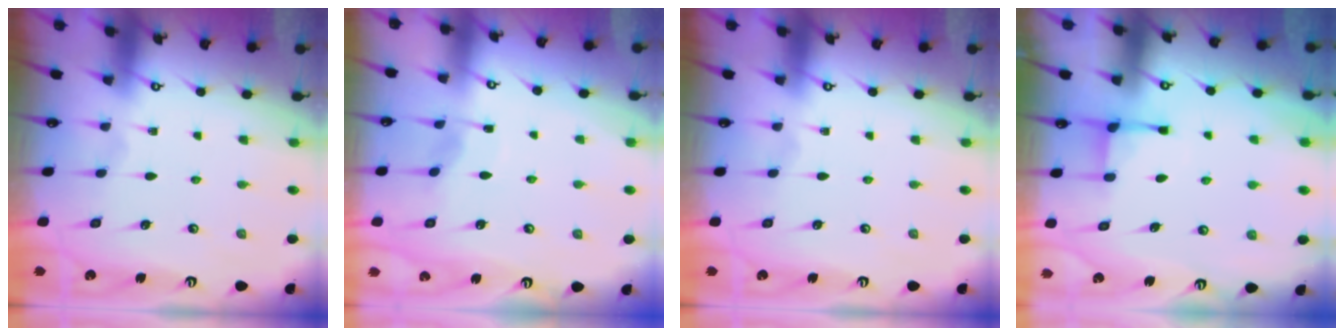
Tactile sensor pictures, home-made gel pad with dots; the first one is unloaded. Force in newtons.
{"total": 3.7, "press": 3.7, "slide": 0.5}
{"total": 0.0}
{"total": 2.4, "press": 2.4, "slide": 0.3}